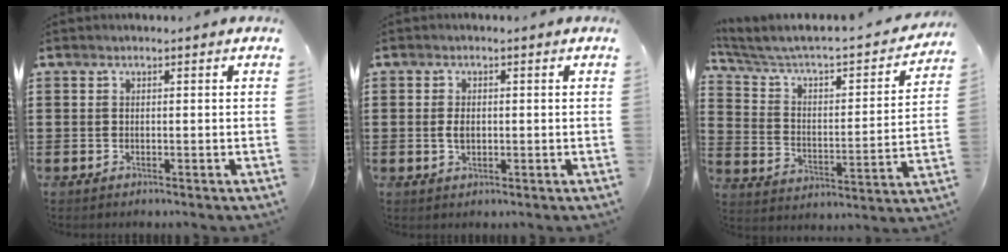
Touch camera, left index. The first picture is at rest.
{"total": 2.2, "force": [-0.1, 1.2, 1.9], "torque": [-0.045, 0.001, -0.004]}
{"total": 3.8, "force": [2.8, 1.2, 2.3], "torque": [-0.064, -0.034, 0.035]}